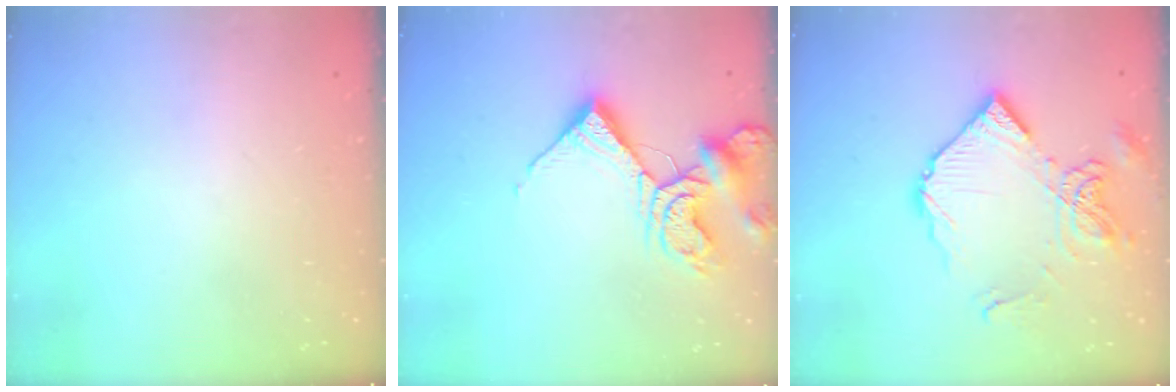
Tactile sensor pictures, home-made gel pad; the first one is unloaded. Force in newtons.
{"total": 12.0, "press": 11.9, "slide": 1.5}
{"total": 14.5, "press": 14.4, "slide": 1.4}